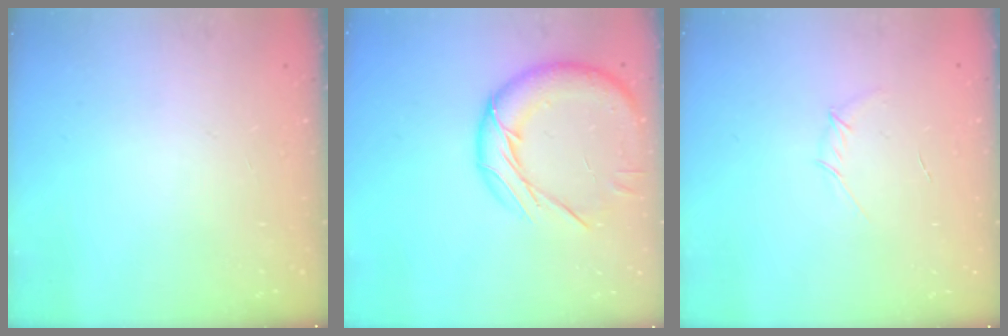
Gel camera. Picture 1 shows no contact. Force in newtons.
{"total": 16.5, "press": 16.5, "slide": 1.1}
{"total": 3.9, "press": 3.8, "slide": 0.8}